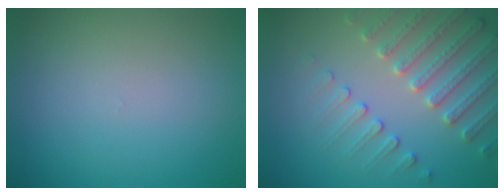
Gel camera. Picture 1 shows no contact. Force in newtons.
{"total": 4.0, "press": 4.0, "slide": 0.5}